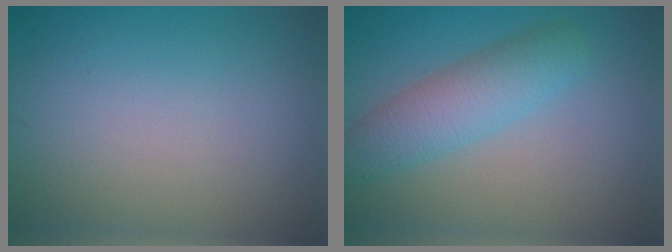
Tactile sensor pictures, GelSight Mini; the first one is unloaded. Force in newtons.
{"total": 4.2, "press": 4.2, "slide": 0.1}